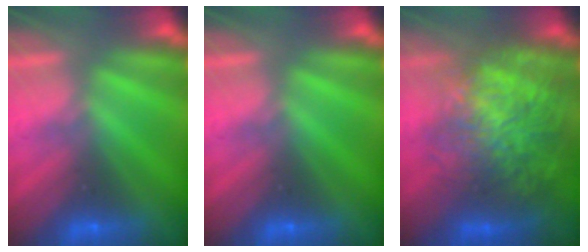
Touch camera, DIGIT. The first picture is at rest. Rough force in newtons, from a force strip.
{"total": 0.0}
{"total": 10.1}